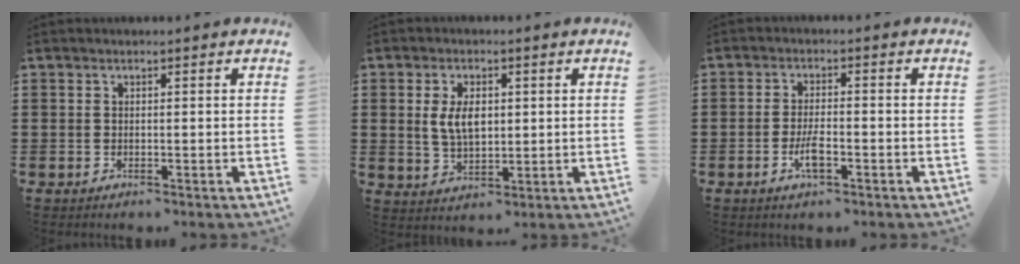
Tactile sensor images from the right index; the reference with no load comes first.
{"total": 5.3, "force": [0.9, 3.0, 4.3], "torque": [-0.088, 0.004, 0.012]}
{"total": 3.9, "force": [-1.5, 1.1, 3.5], "torque": [-0.073, -0.002, -0.031]}